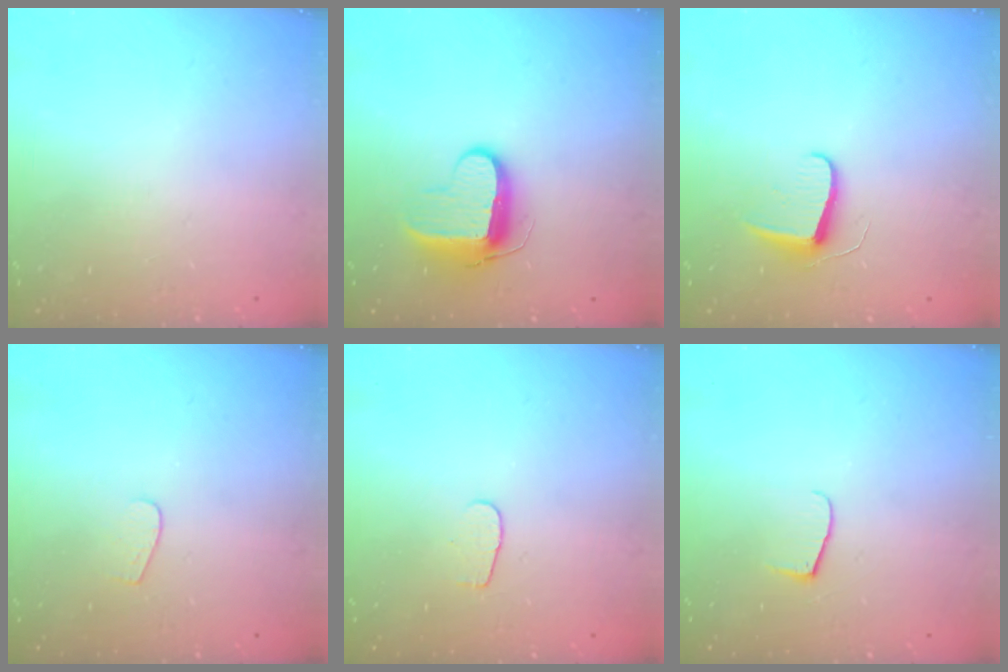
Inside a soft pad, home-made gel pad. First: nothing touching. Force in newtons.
{"total": 9.9, "press": 9.8, "slide": 0.5}
{"total": 7.1, "press": 7.1, "slide": 0.7}
{"total": 3.4, "press": 3.4, "slide": 0.3}
{"total": 3.6, "press": 3.6, "slide": 0.4}
{"total": 6.3, "press": 6.2, "slide": 0.8}